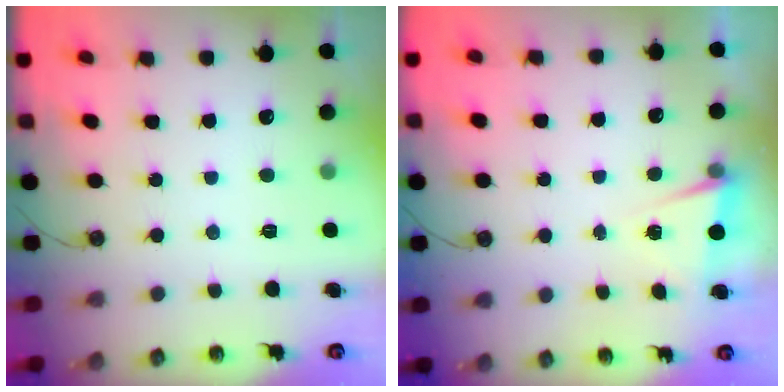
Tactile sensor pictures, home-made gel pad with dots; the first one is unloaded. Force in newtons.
{"total": 2.3, "press": 2.0, "slide": 1.1}